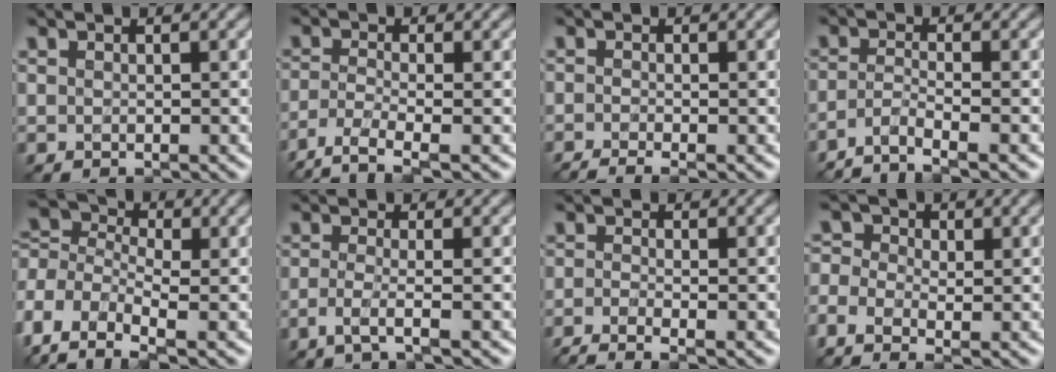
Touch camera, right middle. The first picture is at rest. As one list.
[{"total": 3.9, "force": [-2.8, 0.9, 2.6], "torque": [-0.054, -0.010, -0.065]}, {"total": 2.2, "force": [-1.5, 0.4, 1.5], "torque": [-0.024, -0.010, -0.036]}, {"total": 3.2, "force": [-2.4, 0.6, 2.1], "torque": [-0.033, -0.001, -0.062]}, {"total": 6.4, "force": [-2.5, 4.1, 4.1], "torque": [-0.094, 0.009, -0.071]}, {"total": 2.2, "force": [-1.1, 0.5, 1.8], "torque": [-0.035, -0.005, -0.034]}, {"total": 2.9, "force": [-2.1, 0.6, 1.9], "torque": [-0.035, -0.012, -0.053]}, {"total": 4.3, "force": [-1.5, 2.9, 2.9], "torque": [-0.070, 0.004, -0.030]}]